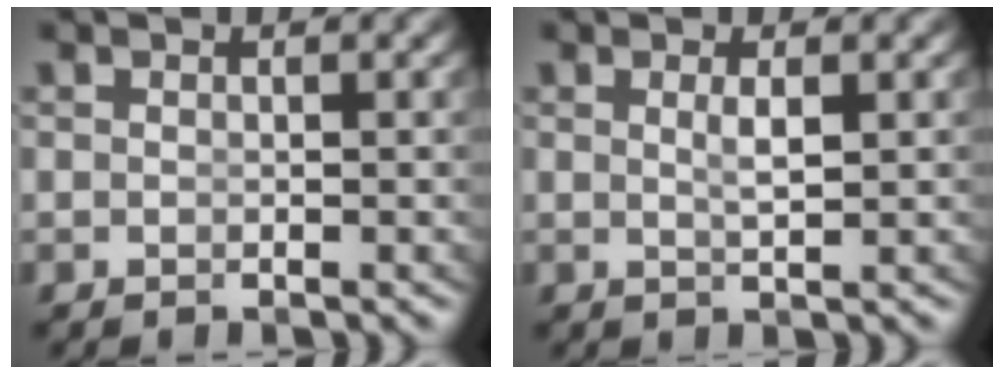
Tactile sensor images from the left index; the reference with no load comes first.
{"total": 1.5, "force": [0.3, -0.4, 1.4], "torque": [-0.025, -0.013, 0.015]}